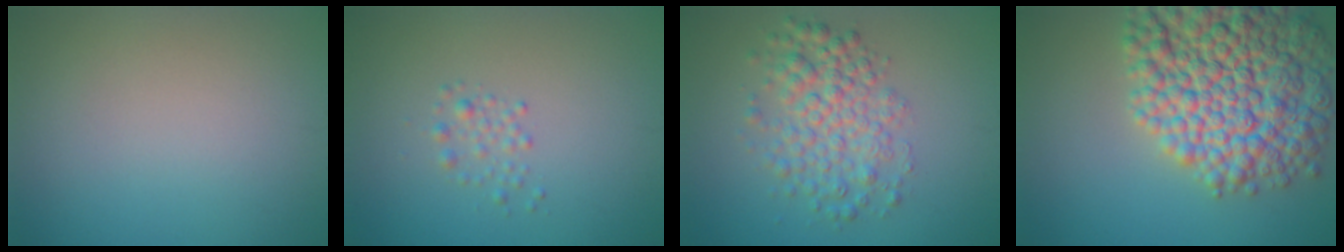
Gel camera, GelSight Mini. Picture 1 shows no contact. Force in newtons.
{"total": 1.3, "press": 1.3, "slide": 0.1}
{"total": 4.6, "press": 4.6, "slide": 0.1}
{"total": 12.4, "press": 12.3, "slide": 0.4}